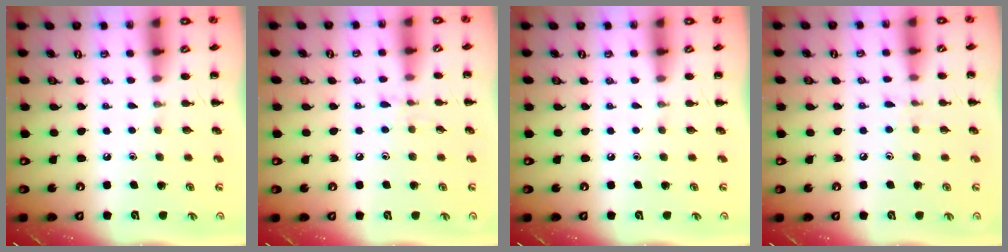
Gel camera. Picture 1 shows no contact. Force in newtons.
{"total": 5.9, "press": 5.6, "slide": 1.7}
{"total": 0.0}
{"total": 5.5, "press": 5.1, "slide": 2.2}